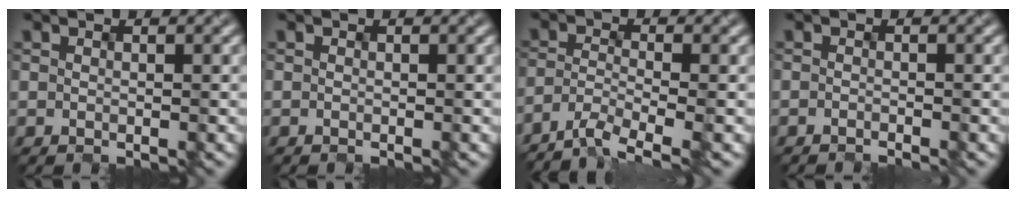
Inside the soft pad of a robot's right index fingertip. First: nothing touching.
{"total": 0.0}
{"total": 4.7, "force": [-3.8, 0.7, 2.6], "torque": [-0.046, -0.007, -0.072]}
{"total": 0.7, "force": [-0.7, 0.0, 0.1], "torque": [-0.001, -0.003, -0.012]}